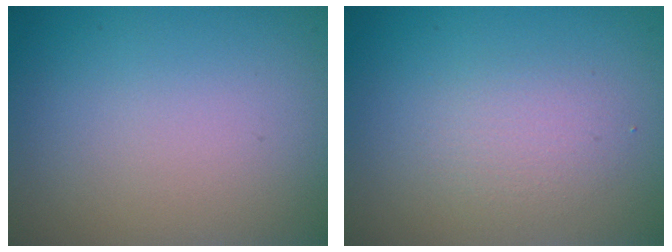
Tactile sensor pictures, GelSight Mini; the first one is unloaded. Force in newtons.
{"total": 1.7, "press": 1.7, "slide": 0.2}